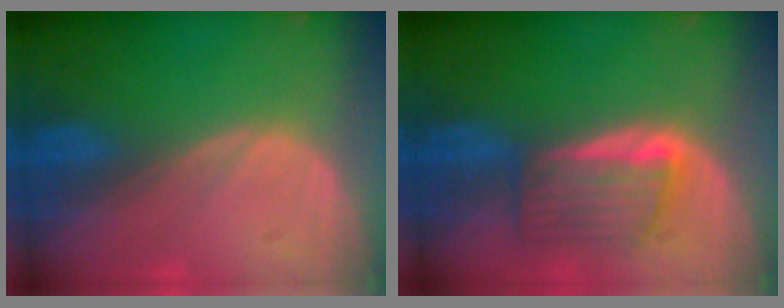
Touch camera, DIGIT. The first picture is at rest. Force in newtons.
{"total": 5.7, "press": 5.6, "slide": 1.1}